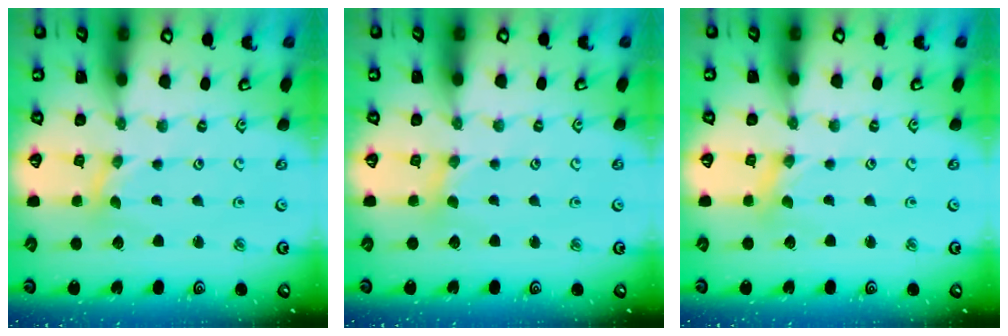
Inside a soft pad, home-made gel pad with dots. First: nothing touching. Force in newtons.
{"total": 0.9, "press": 0.9, "slide": 0.2}
{"total": 0.0}